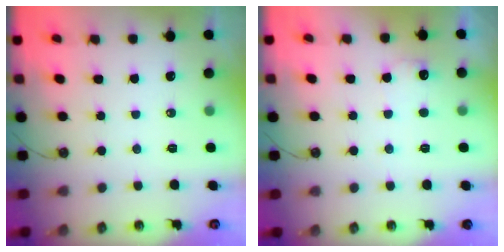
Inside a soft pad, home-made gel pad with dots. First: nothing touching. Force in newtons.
{"total": 6.1, "press": 6.0, "slide": 0.5}